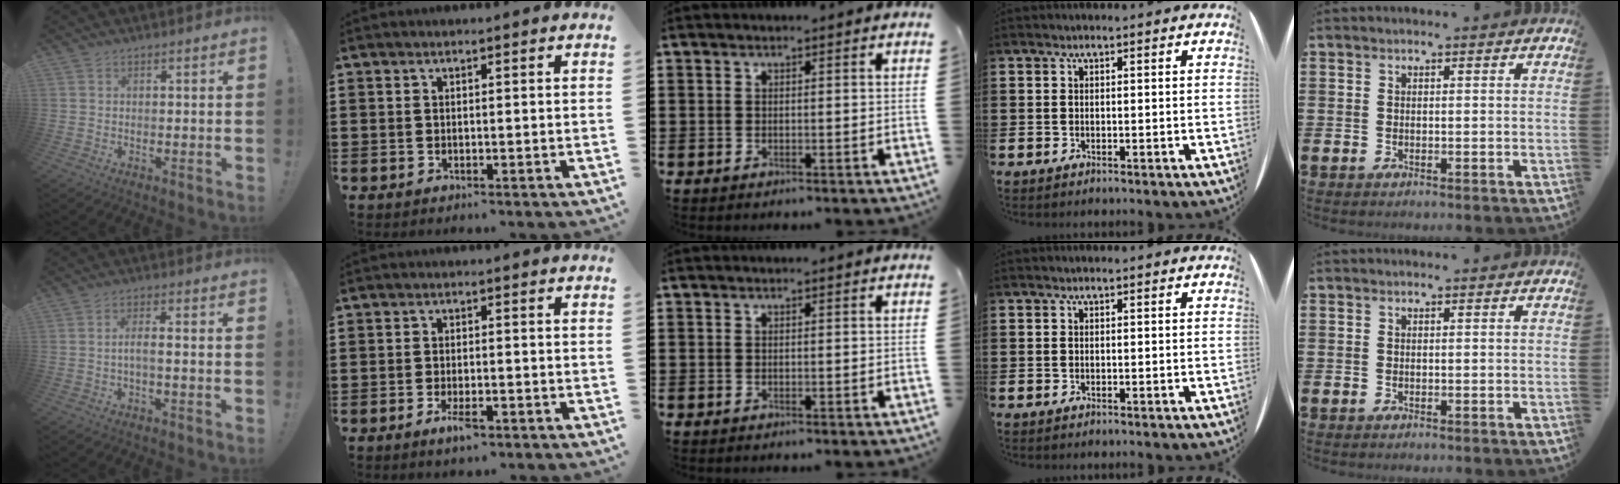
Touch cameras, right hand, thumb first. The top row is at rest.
{"thumb": {"total": 3.8, "force": [-1.1, 0.2, 3.6], "torque": [-0.074, -0.004, -0.023]}, "index": {"total": 3.0, "force": [-1.7, 0.8, 2.3], "torque": [-0.045, -0.004, -0.030]}}